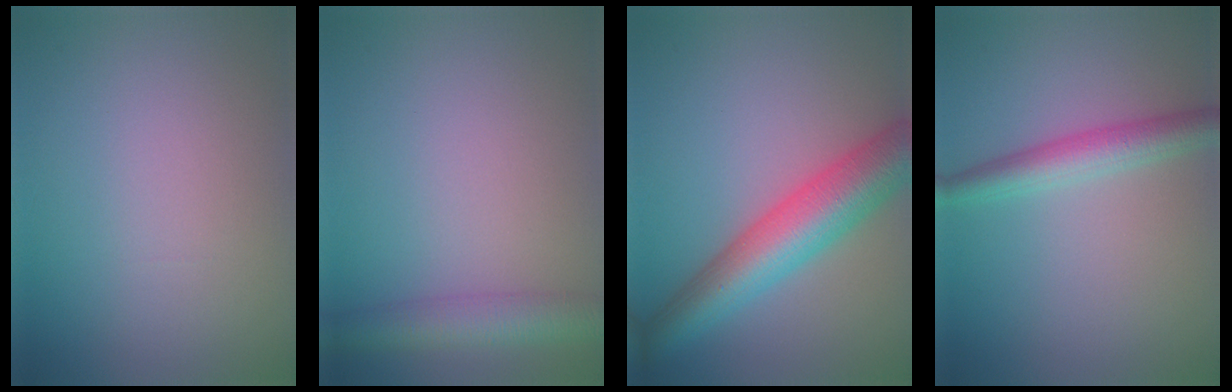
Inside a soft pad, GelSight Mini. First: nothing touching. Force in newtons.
{"total": 4.2, "press": 4.2, "slide": 0.1}
{"total": 7.7, "press": 7.7, "slide": 0.4}
{"total": 3.4, "press": 3.4, "slide": 0.0}